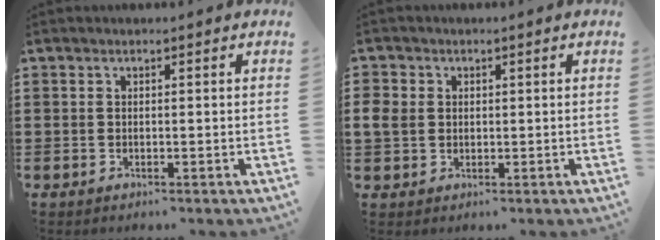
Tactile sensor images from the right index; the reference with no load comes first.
{"total": 2.6, "force": [0.3, 2.4, 1.0], "torque": [-0.036, 0.007, 0.002]}